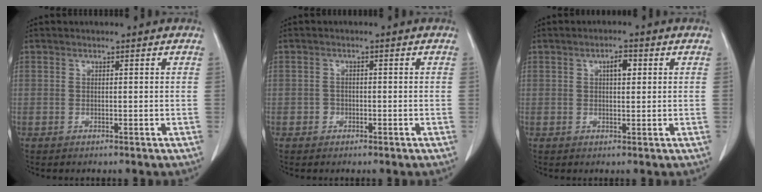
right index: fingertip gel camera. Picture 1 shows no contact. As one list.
[{"total": 1.1, "force": [-0.5, 0.9, 0.2], "torque": [-0.001, 0.005, -0.011]}, {"total": 2.6, "force": [0.9, 1.0, 2.3], "torque": [-0.039, 0.002, 0.013]}]